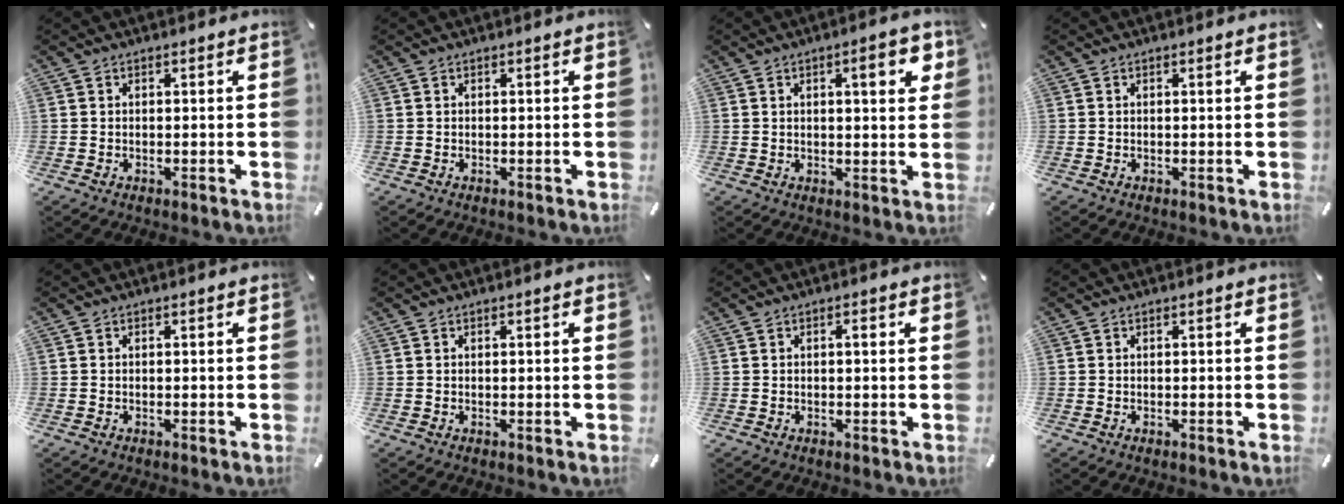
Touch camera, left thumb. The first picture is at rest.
{"total": 0.0}
{"total": 7.2, "force": [2.9, 1.9, 6.4], "torque": [-0.086, -0.009, 0.039]}
{"total": 0.0}
{"total": 0.0}
{"total": 0.6, "force": [0.1, 0.0, 0.6], "torque": [-0.009, 0.000, 0.001]}
{"total": 1.5, "force": [0.3, 0.3, 1.5], "torque": [-0.020, 0.000, 0.001]}
{"total": 0.0}